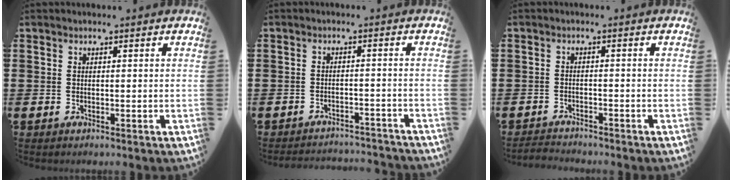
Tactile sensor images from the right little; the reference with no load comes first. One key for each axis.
{"total": 2.2, "fx": -2.2, "fy": -0.1, "fz": -0.1, "tx": -0.004, "ty": 0.004, "tz": -0.047}
{"total": 1.4, "fx": -1.4, "fy": 0.0, "fz": -0.1, "tx": -0.003, "ty": 0.002, "tz": -0.029}